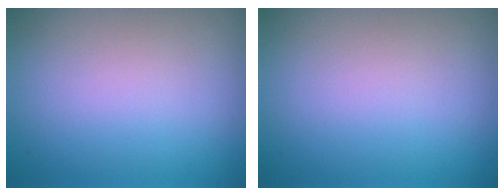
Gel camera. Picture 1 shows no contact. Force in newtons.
{"total": 0.0}